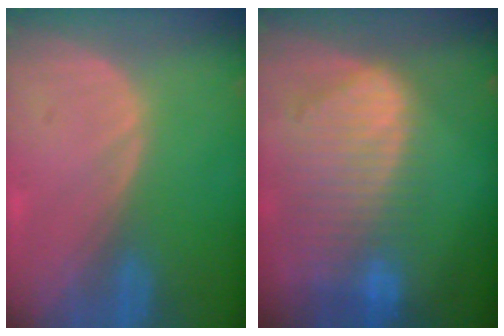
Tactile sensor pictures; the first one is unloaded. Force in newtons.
{"total": 10.4, "press": 8.9, "slide": 5.4}